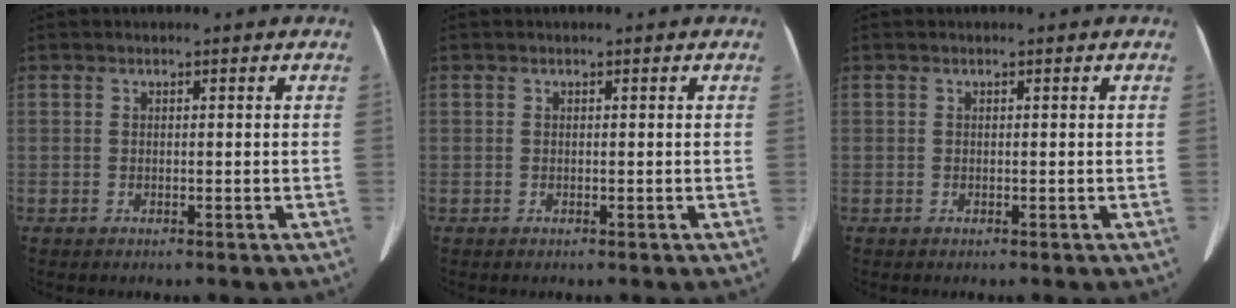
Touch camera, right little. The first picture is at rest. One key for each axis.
{"total": 0.0}
{"total": 0.0}